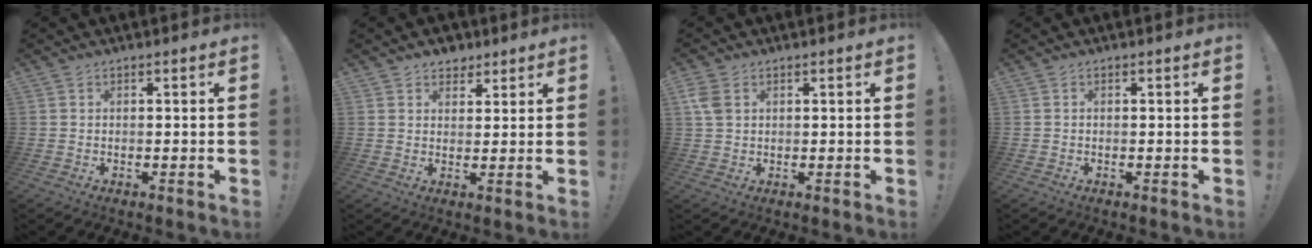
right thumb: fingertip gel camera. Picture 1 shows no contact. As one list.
[{"total": 4.6, "force": [3.3, 3.2, 0.6], "torque": [0.001, -0.019, 0.060]}, {"total": 4.4, "force": [1.7, 3.0, 2.7], "torque": [-0.052, 0.000, 0.033]}, {"total": 0.0}]